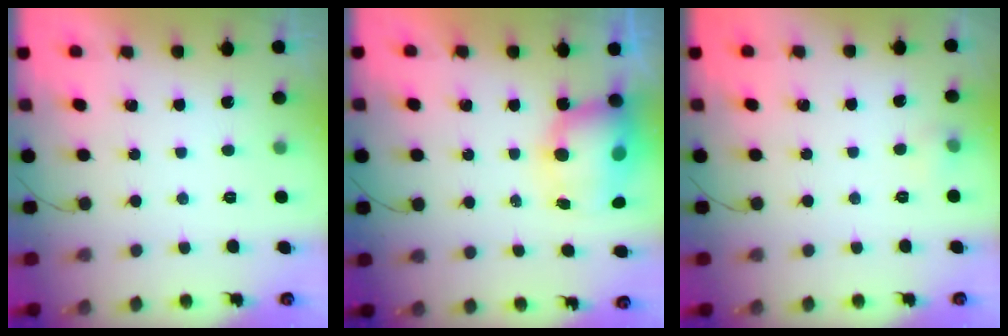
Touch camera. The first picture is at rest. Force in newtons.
{"total": 9.8, "press": 9.5, "slide": 2.2}
{"total": 4.1, "press": 3.8, "slide": 1.6}